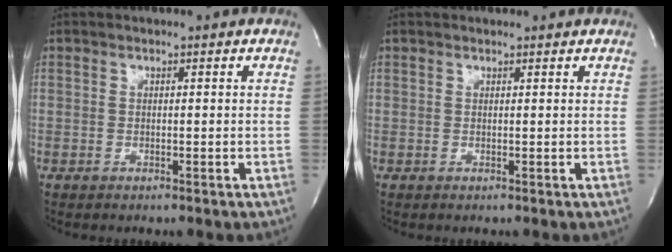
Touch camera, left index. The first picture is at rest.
{"total": 1.7, "force": [1.6, 0.4, 0.3], "torque": [-0.011, 0.015, 0.020]}